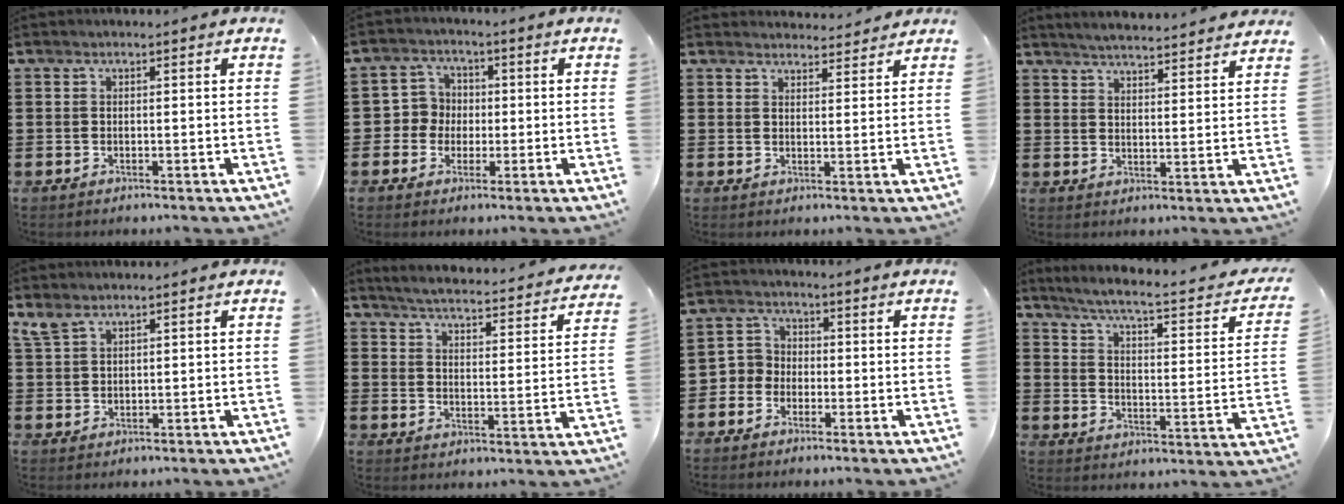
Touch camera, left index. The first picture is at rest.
{"total": 4.2, "force": [-0.7, 4.1, 0.6], "torque": [-0.031, 0.012, -0.017]}
{"total": 3.1, "force": [3.0, 0.5, 0.2], "torque": [-0.005, -0.012, 0.055]}
{"total": 4.1, "force": [4.0, -0.6, 0.4], "torque": [-0.022, -0.024, 0.070]}
{"total": 2.7, "force": [2.0, 1.1, 1.4], "torque": [-0.033, 0.002, 0.039]}
{"total": 3.8, "force": [3.7, -0.4, 0.9], "torque": [-0.039, -0.036, 0.056]}
{"total": 3.4, "force": [-2.0, 2.8, 0.4], "torque": [-0.028, 0.007, -0.048]}
{"total": 4.6, "force": [3.4, -0.3, 3.0], "torque": [-0.076, -0.034, 0.047]}